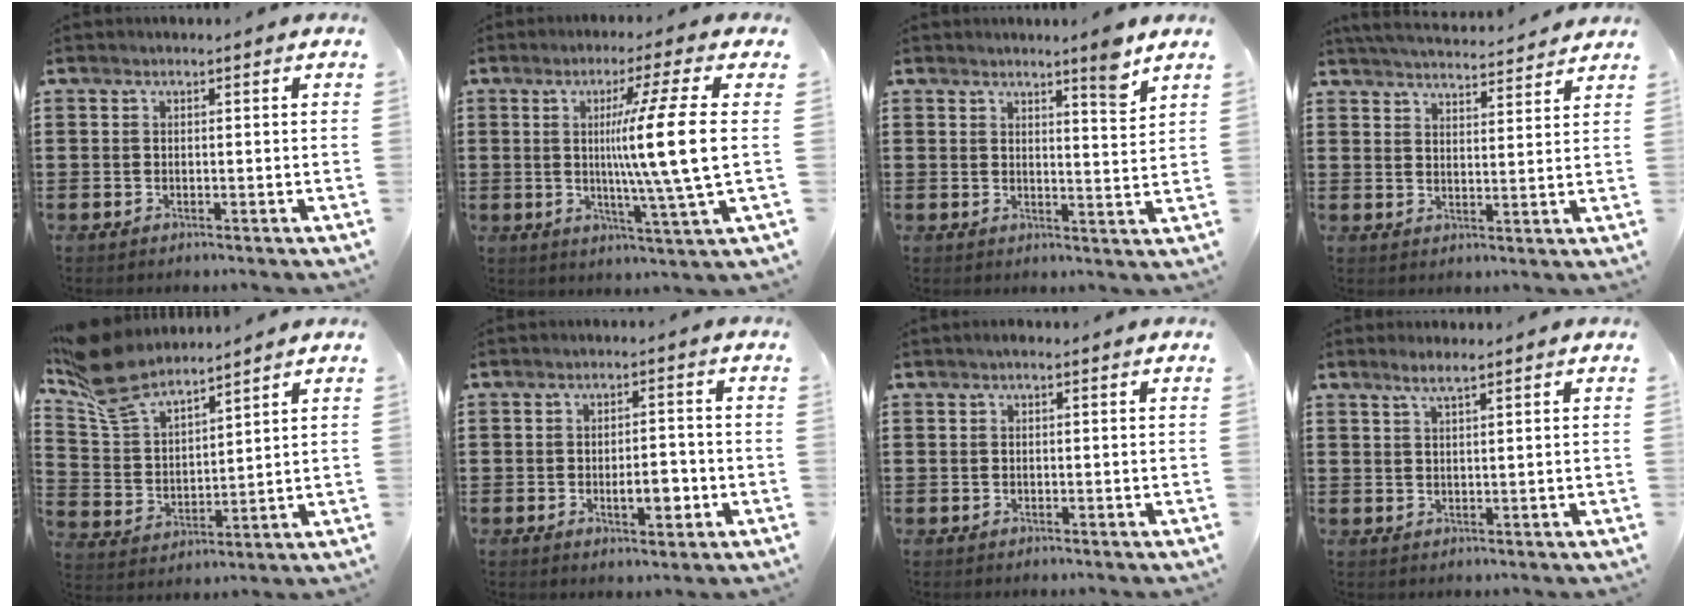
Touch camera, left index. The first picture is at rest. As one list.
[{"total": 11.6, "force": [1.5, -0.7, 11.5], "torque": [-0.196, -0.008, 0.012]}, {"total": 5.0, "force": [4.1, -0.2, 2.8], "torque": [-0.043, -0.023, 0.066]}, {"total": 4.8, "force": [4.7, -0.2, 0.8], "torque": [-0.032, -0.027, 0.082]}, {"total": 9.1, "force": [8.2, 2.3, 3.3], "torque": [-0.098, -0.032, 0.152]}, {"total": 4.5, "force": [-1.3, 2.1, 3.8], "torque": [-0.059, 0.004, -0.025]}, {"total": 0.7, "force": [0.2, 0.2, 0.6], "torque": [-0.011, 0.004, 0.004]}, {"total": 2.3, "force": [1.7, 0.1, 1.5], "torque": [-0.033, 0.002, 0.029]}]